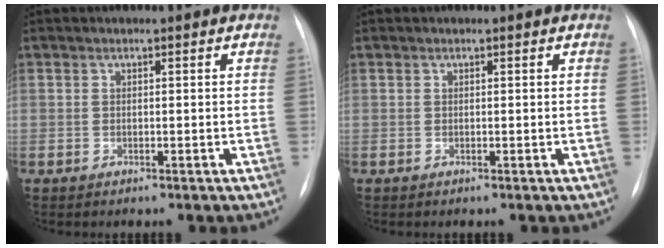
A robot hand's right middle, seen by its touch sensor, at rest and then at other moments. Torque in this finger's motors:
{"motor_torque": [0.34, -0.05, 0.10, 0.01]}